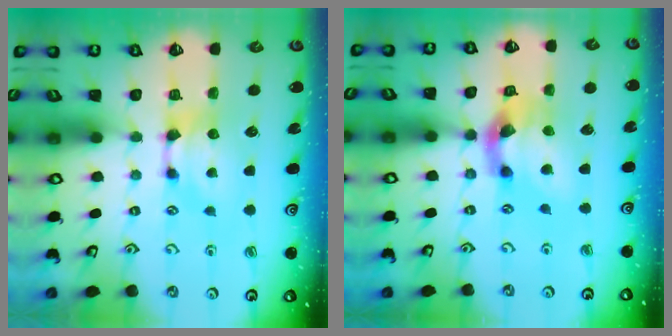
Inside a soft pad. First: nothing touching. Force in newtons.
{"total": 7.4, "press": 7.0, "slide": 2.3}